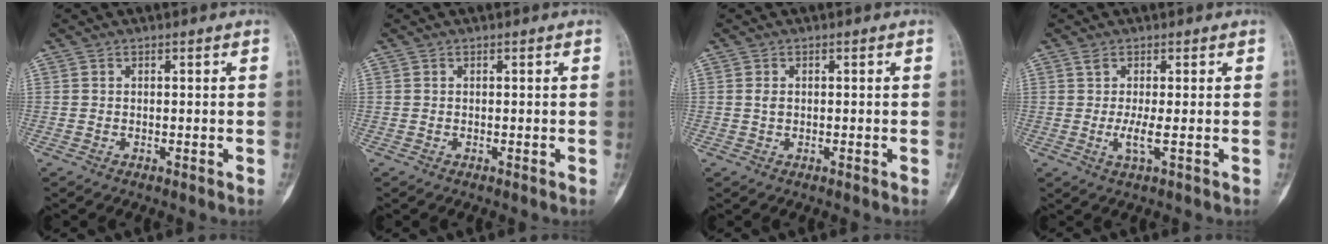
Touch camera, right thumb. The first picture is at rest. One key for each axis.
{"total": 0.0}
{"total": 0.9, "fx": 0.1, "fy": 0.6, "fz": 0.6, "tx": -0.008, "ty": 0.001, "tz": 0.000}
{"total": 3.1, "fx": -0.2, "fy": 0.2, "fz": 3.0, "tx": -0.076, "ty": -0.011, "tz": -0.006}